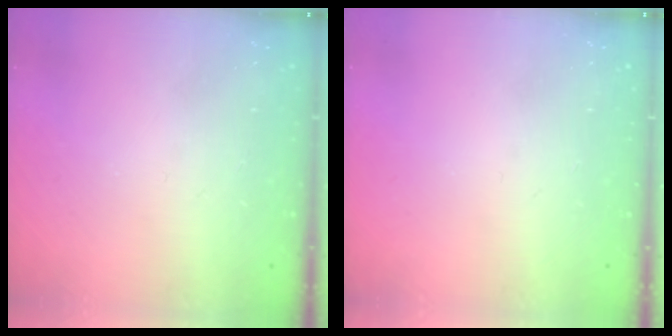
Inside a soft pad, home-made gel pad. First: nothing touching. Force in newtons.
{"total": 0.0}